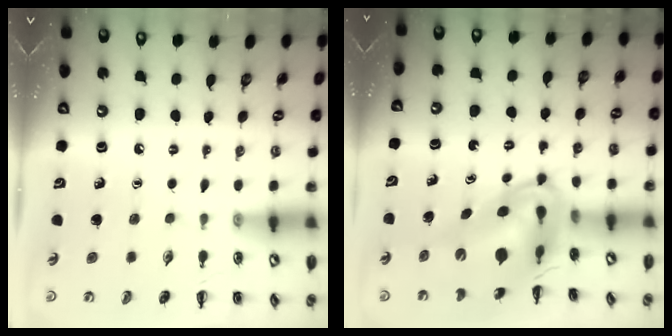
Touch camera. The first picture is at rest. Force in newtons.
{"total": 9.1, "press": 8.8, "slide": 2.5}